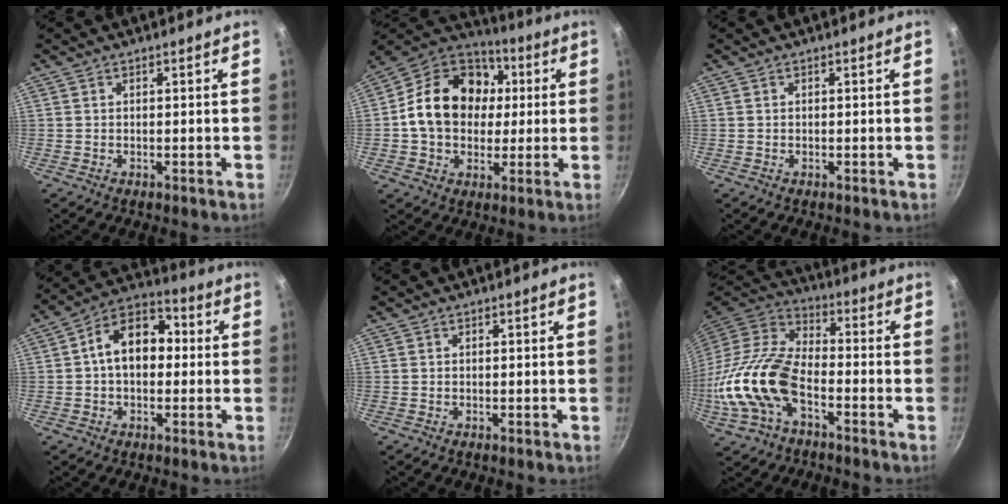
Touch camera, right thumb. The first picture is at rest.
{"total": 19.7, "force": [2.0, 15.5, 12.1], "torque": [-0.182, 0.029, 0.022]}
{"total": 0.0}
{"total": 12.6, "force": [0.8, 8.6, 9.1], "torque": [-0.100, 0.037, -0.007]}
{"total": 0.0}
{"total": 18.4, "force": [-5.9, 10.4, 13.9], "torque": [-0.273, 0.043, -0.127]}